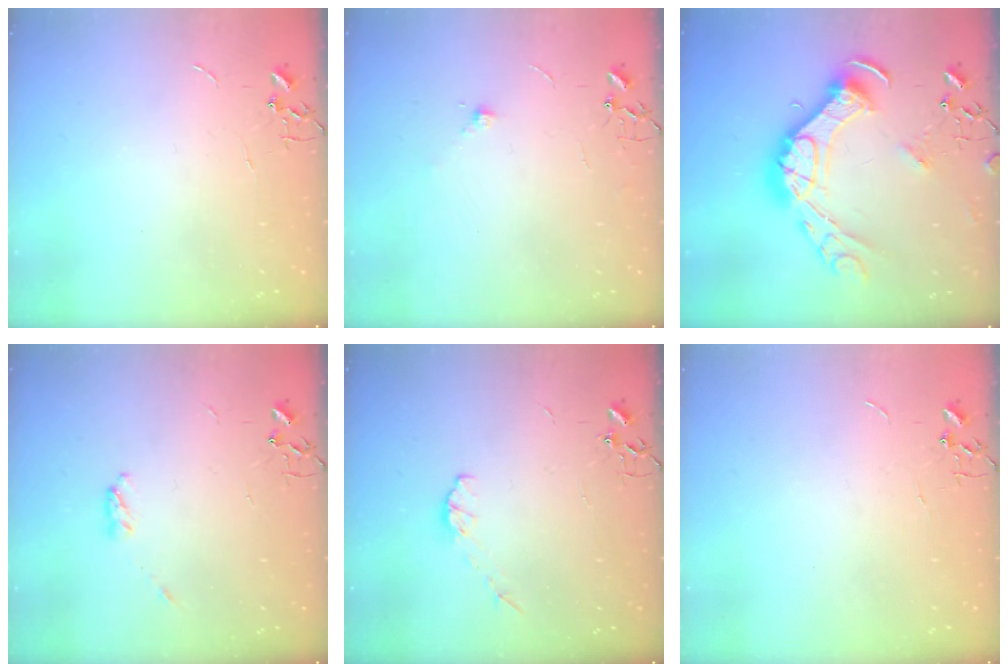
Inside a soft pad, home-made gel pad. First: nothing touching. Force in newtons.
{"total": 5.6, "press": 5.6, "slide": 0.7}
{"total": 20.9, "press": 20.8, "slide": 1.7}
{"total": 3.7, "press": 3.7, "slide": 0.6}
{"total": 5.1, "press": 5.1, "slide": 0.8}
{"total": 0.0}